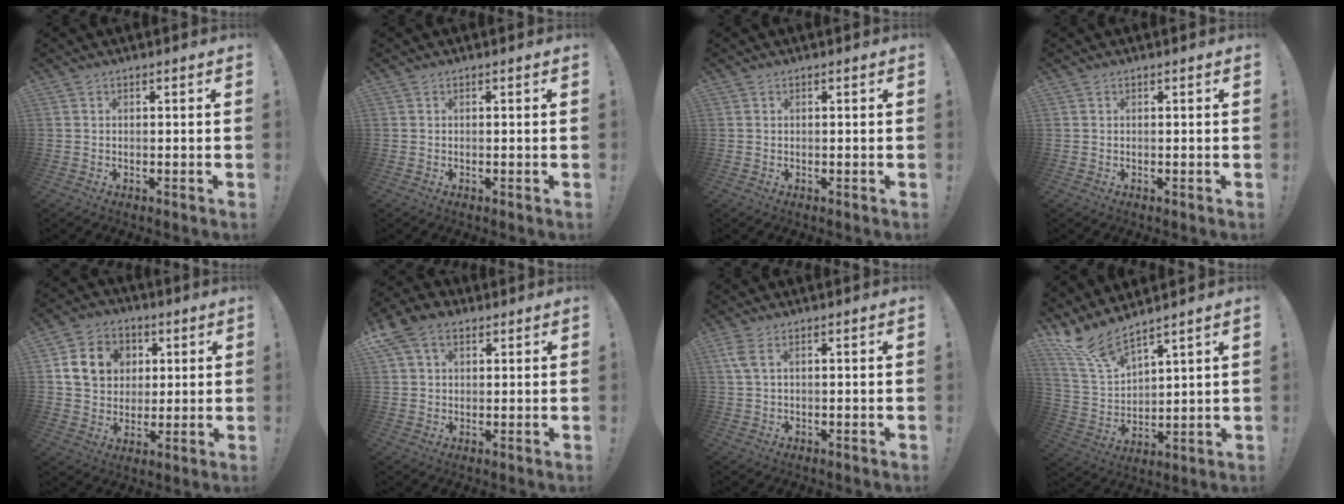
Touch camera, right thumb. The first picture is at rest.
{"total": 0.0}
{"total": 0.0}
{"total": 0.0}
{"total": 13.1, "force": [3.6, 11.0, 6.1], "torque": [-0.086, -0.004, 0.077]}
{"total": 8.8, "force": [4.2, 6.0, 4.9], "torque": [-0.092, 0.000, 0.087]}
{"total": 3.2, "force": [1.4, 0.9, 2.8], "torque": [-0.056, -0.001, 0.026]}
{"total": 11.2, "force": [9.6, 2.8, 5.0], "torque": [-0.119, -0.070, 0.179]}